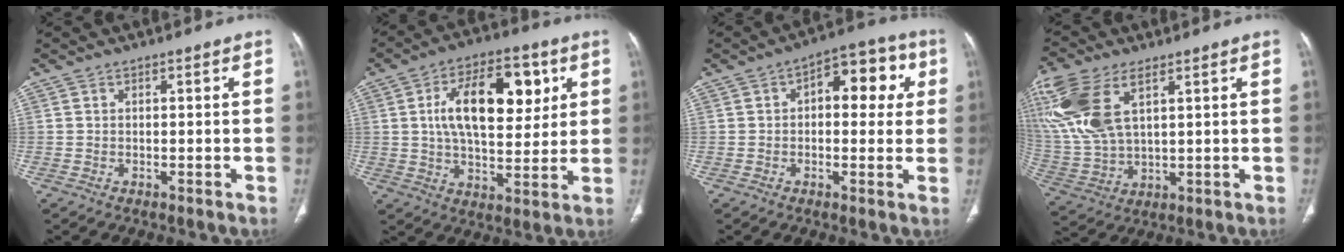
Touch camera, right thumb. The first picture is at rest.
{"total": 17.5, "force": [4.8, 9.1, 14.2], "torque": [-0.197, -0.003, 0.077]}
{"total": 11.3, "force": [2.6, 6.2, 9.1], "torque": [-0.076, 0.023, 0.026]}
{"total": 18.1, "force": [7.4, 9.1, 13.8], "torque": [-0.331, -0.013, 0.152]}